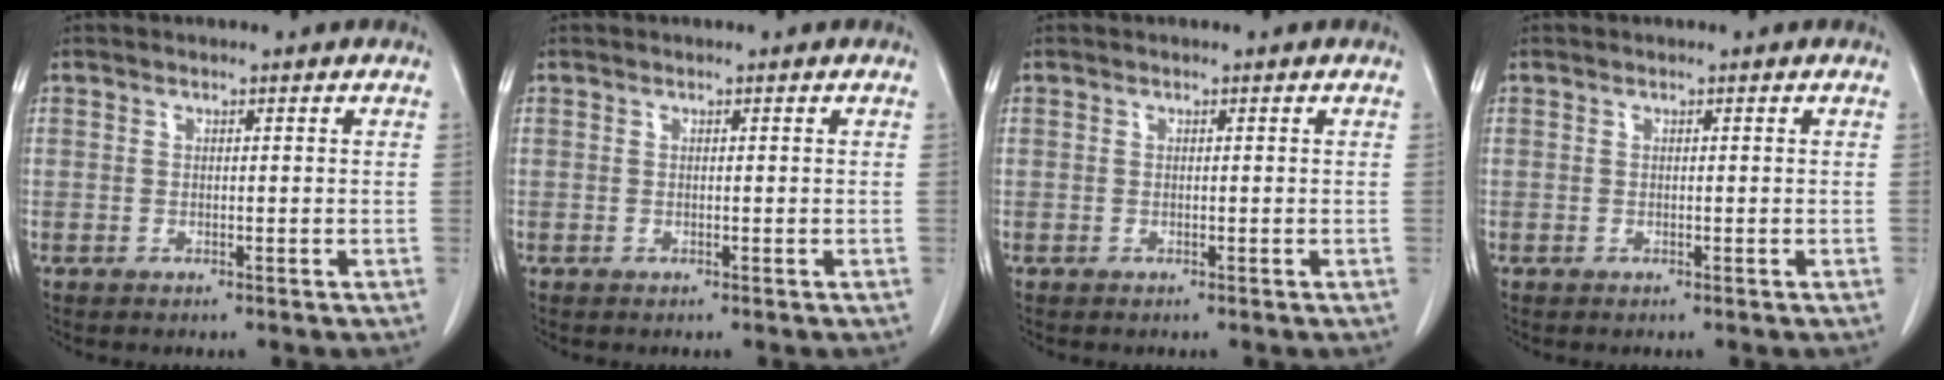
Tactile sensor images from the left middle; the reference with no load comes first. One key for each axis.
{"total": 0.0}
{"total": 0.0}
{"total": 0.0}